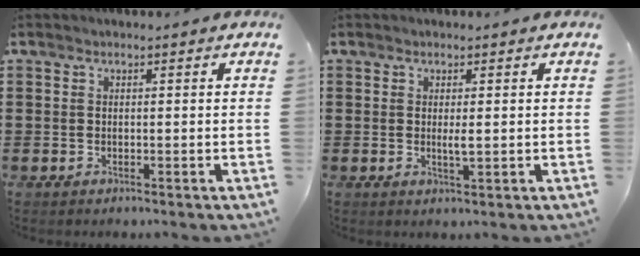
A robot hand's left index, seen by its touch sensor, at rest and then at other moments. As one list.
[{"total": 1.9, "force": [0.1, 0.3, 1.9], "torque": [-0.036, -0.004, 0.001]}]